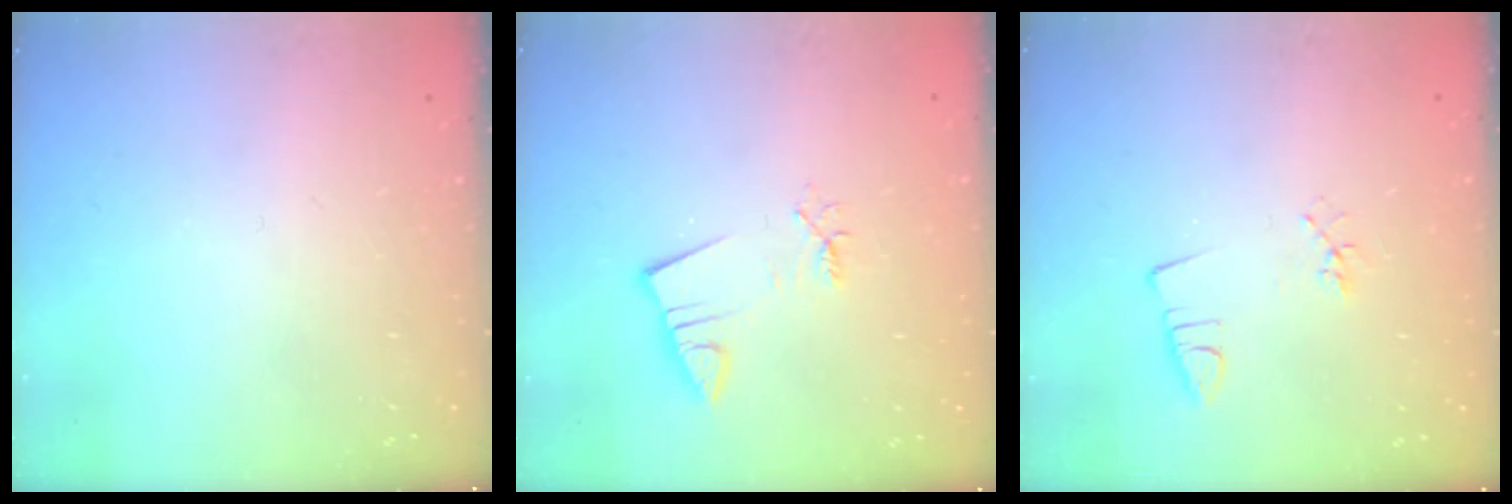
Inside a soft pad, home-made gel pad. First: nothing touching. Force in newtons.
{"total": 2.8, "press": 2.8, "slide": 0.4}
{"total": 2.3, "press": 1.9, "slide": 1.4}